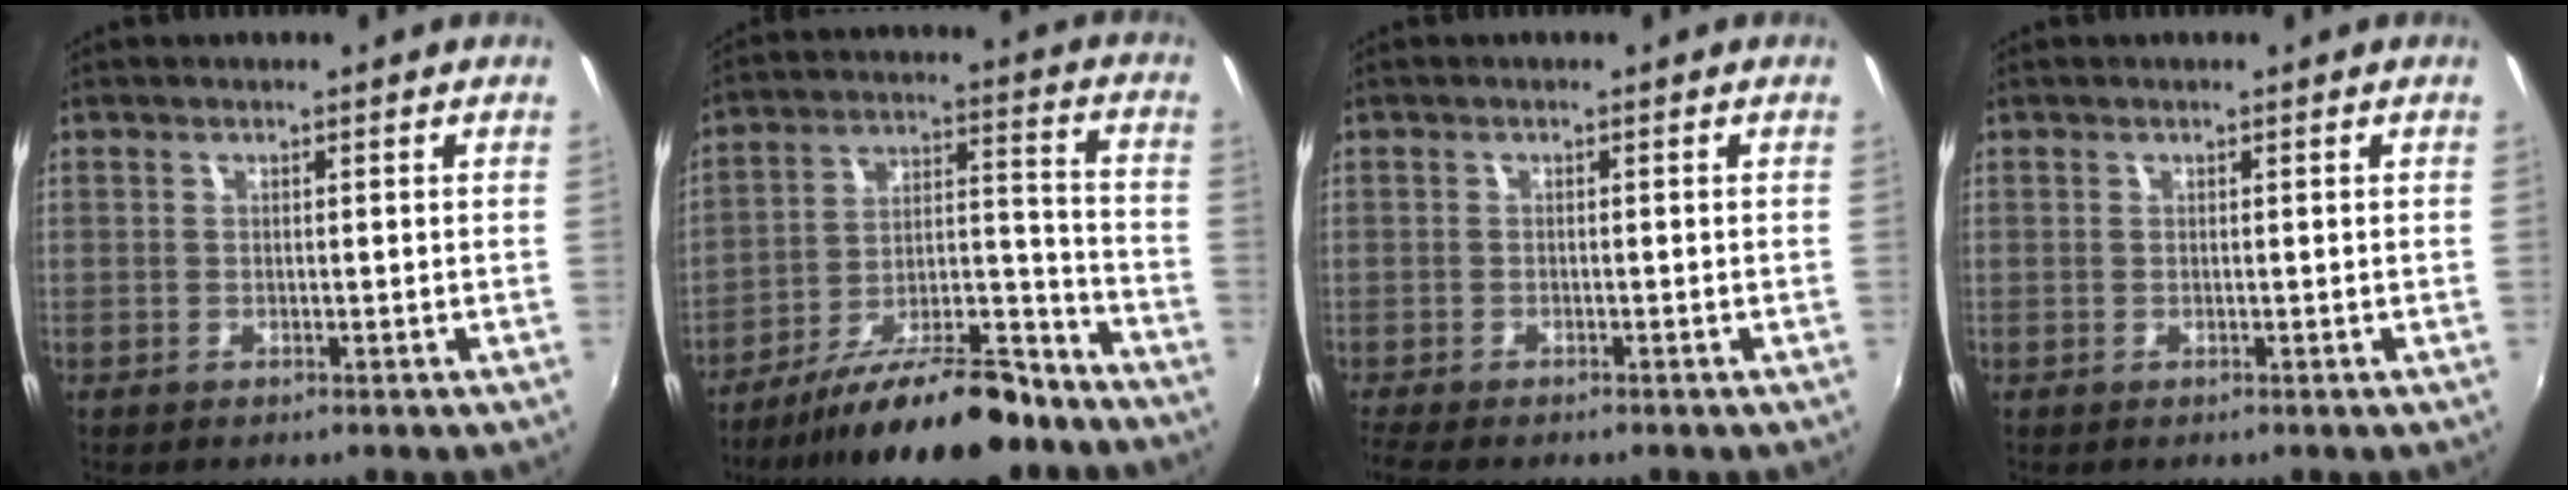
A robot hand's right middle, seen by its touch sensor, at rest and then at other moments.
{"total": 18.6, "force": [-14.6, 4.4, 10.6], "torque": [-0.177, 0.000, -0.228]}
{"total": 4.0, "force": [-3.5, 0.4, 1.9], "torque": [-0.046, -0.027, -0.064]}
{"total": 0.0}